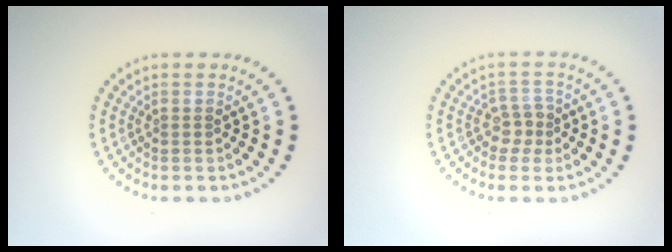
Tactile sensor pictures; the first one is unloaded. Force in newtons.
{"total": 1.9, "press": 1.5, "slide": 1.2}